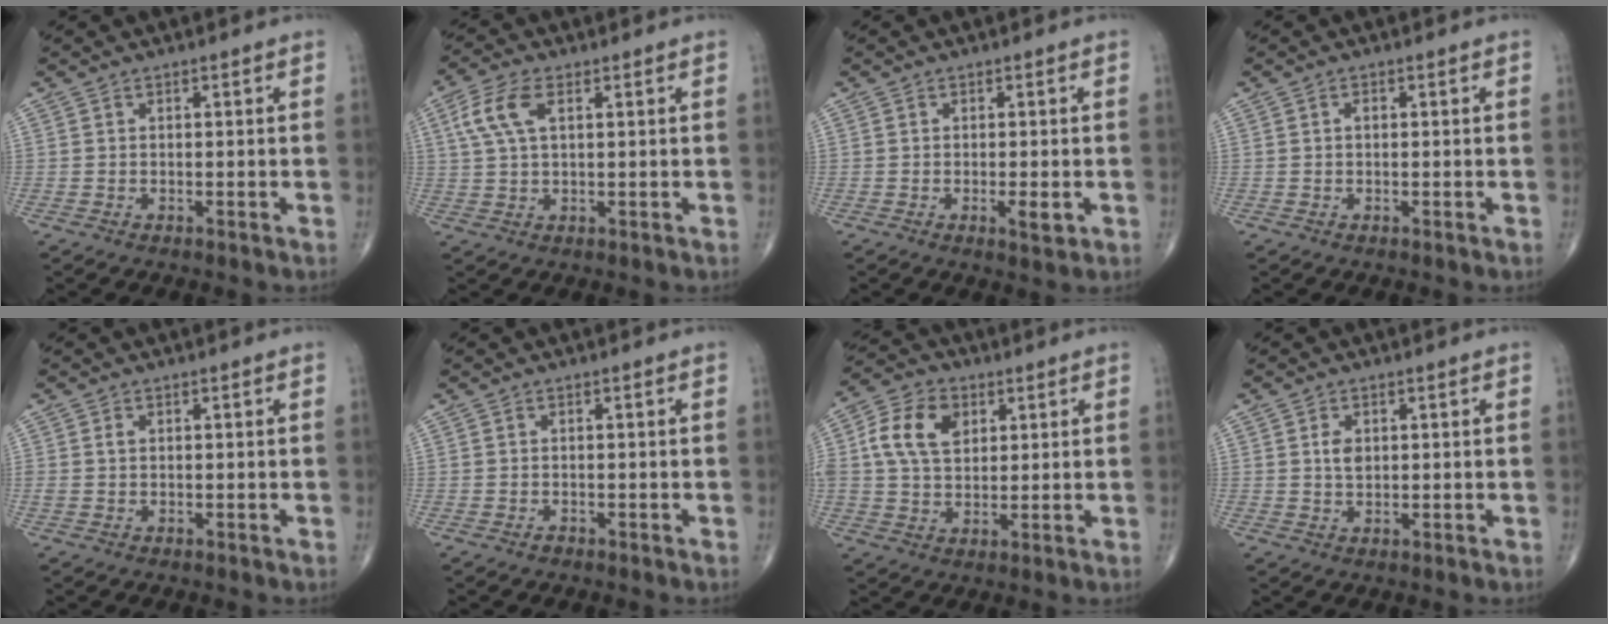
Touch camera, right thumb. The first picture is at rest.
{"total": 7.3, "force": [2.4, 3.5, 5.9], "torque": [-0.137, 0.011, 0.049]}
{"total": 2.8, "force": [-0.8, 0.9, 2.6], "torque": [-0.042, -0.006, -0.011]}
{"total": 0.9, "force": [0.0, 0.6, 0.6], "torque": [-0.006, 0.003, -0.002]}
{"total": 1.4, "force": [0.2, 1.0, 0.9], "torque": [-0.020, 0.005, 0.007]}
{"total": 0.7, "force": [-0.5, 0.4, 0.2], "torque": [-0.001, 0.001, -0.010]}
{"total": 10.8, "force": [2.9, 7.5, 7.3], "torque": [-0.125, 0.007, 0.048]}
{"total": 2.8, "force": [0.6, 1.9, 2.0], "torque": [-0.029, -0.002, 0.011]}